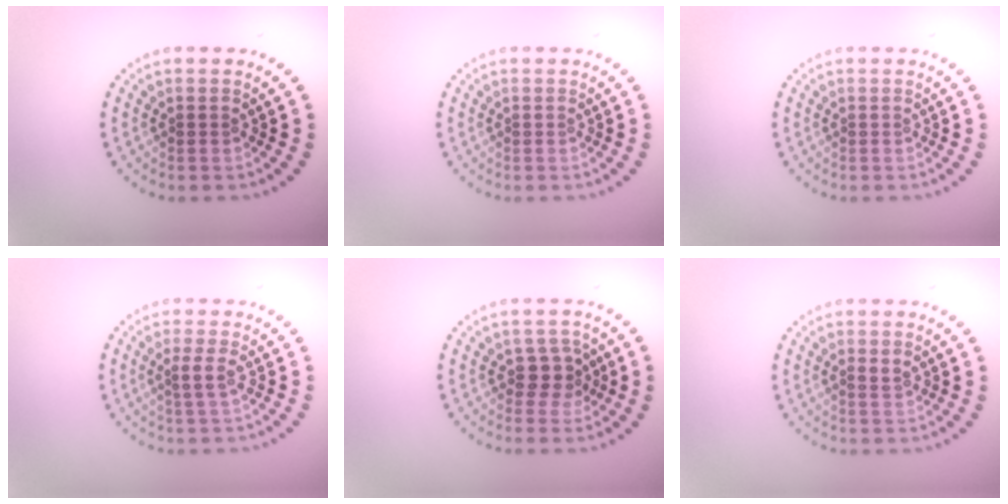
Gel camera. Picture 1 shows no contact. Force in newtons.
{"total": 0.0}
{"total": 0.0}
{"total": 1.5, "press": 1.2, "slide": 0.9}
{"total": 2.3, "press": 2.0, "slide": 0.9}
{"total": 0.9, "press": 0.9, "slide": 0.3}